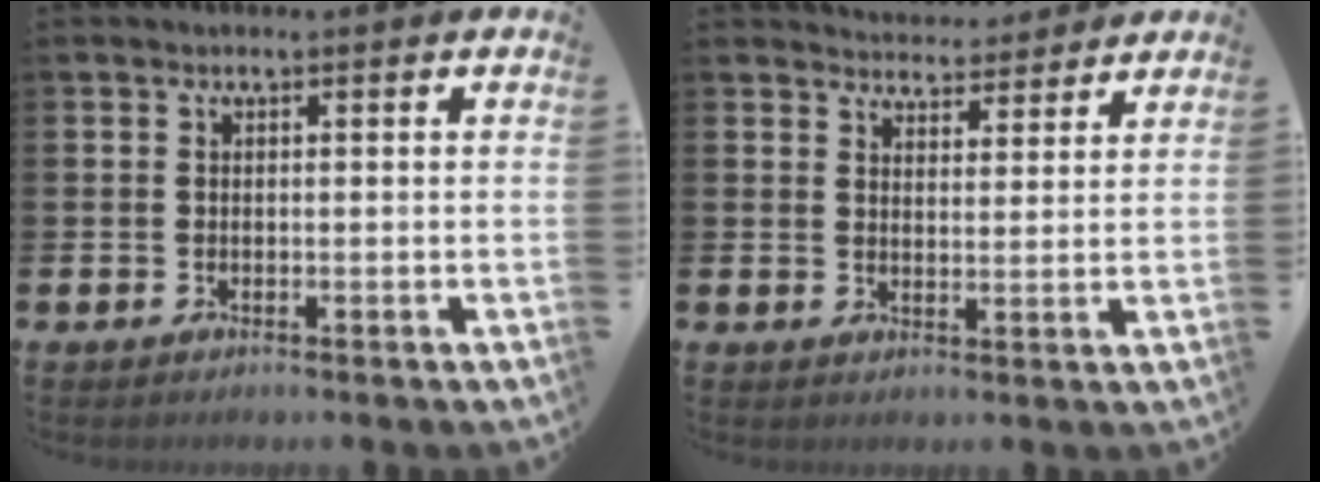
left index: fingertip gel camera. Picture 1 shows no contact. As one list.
[{"total": 4.1, "force": [4.0, 0.9, -0.2], "torque": [-0.004, -0.026, 0.071]}]